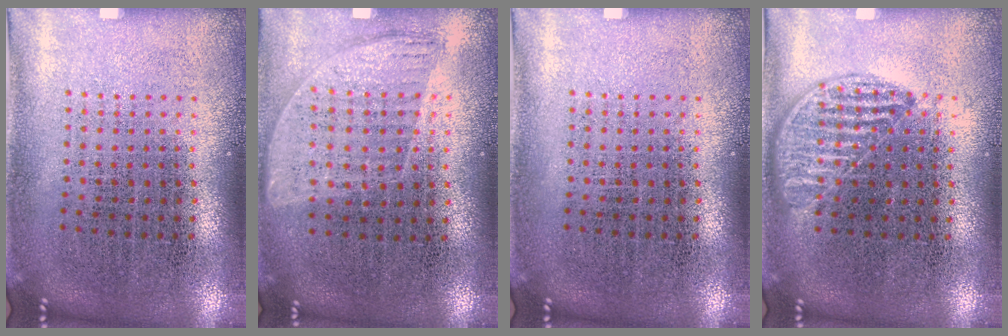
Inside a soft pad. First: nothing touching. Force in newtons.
{"total": 1.0, "press": 0.8, "slide": 0.5}
{"total": 0.0}
{"total": 0.9, "press": 0.8, "slide": 0.4}